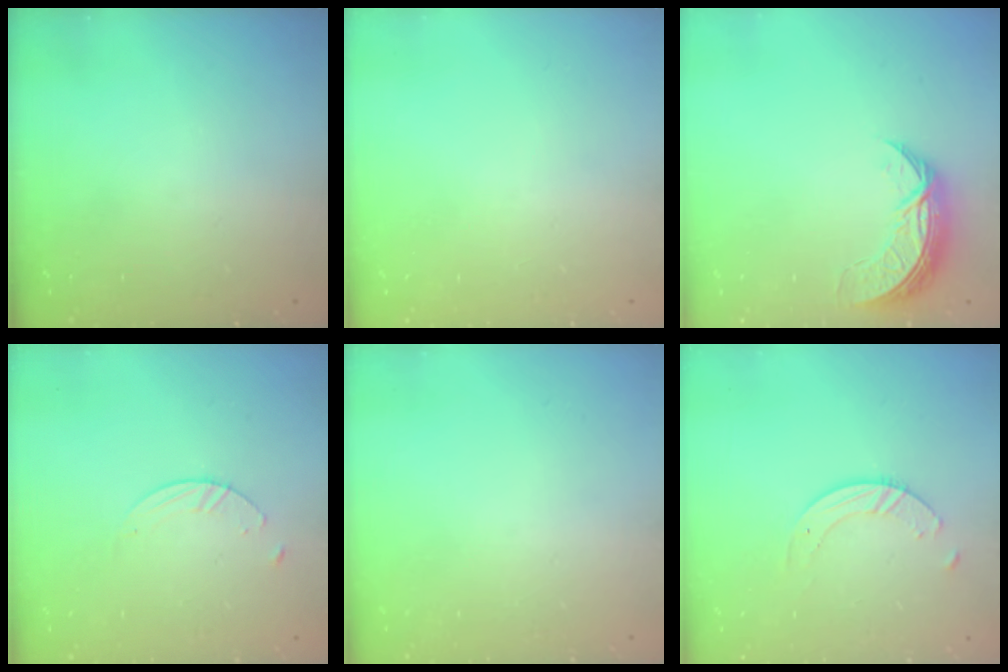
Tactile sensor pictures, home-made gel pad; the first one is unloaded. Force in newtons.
{"total": 0.0}
{"total": 7.7, "press": 7.6, "slide": 0.7}
{"total": 2.7, "press": 2.6, "slide": 0.3}
{"total": 0.0}
{"total": 3.8, "press": 3.8, "slide": 0.4}